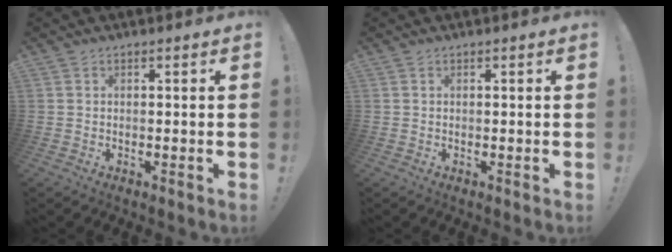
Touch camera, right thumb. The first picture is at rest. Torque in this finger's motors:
{"motor_torque": [-0.23, 0.07, -0.48, -0.20, 0.10]}